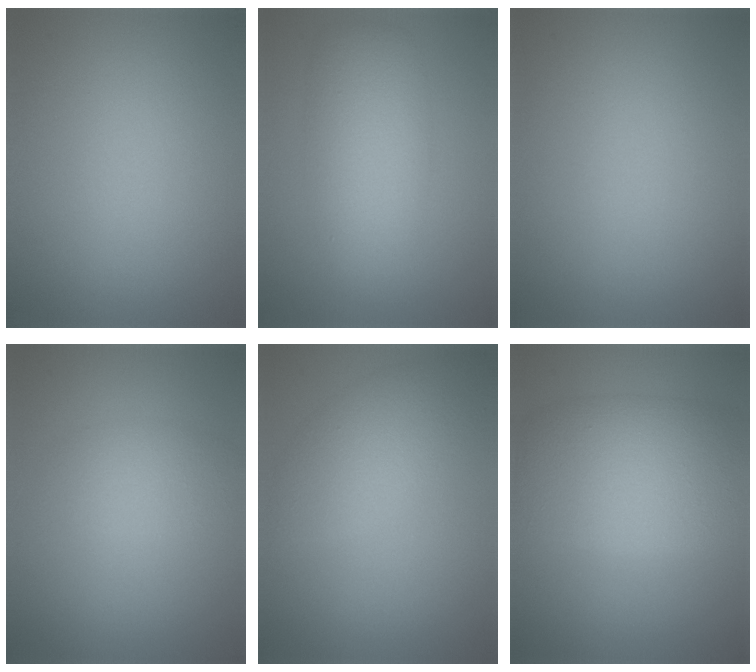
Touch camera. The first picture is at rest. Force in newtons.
{"total": 5.5, "press": 5.5, "slide": 0.1}
{"total": 0.0}
{"total": 2.4, "press": 2.4, "slide": 0.0}
{"total": 4.4, "press": 4.3, "slide": 0.2}
{"total": 9.0, "press": 9.0, "slide": 0.4}